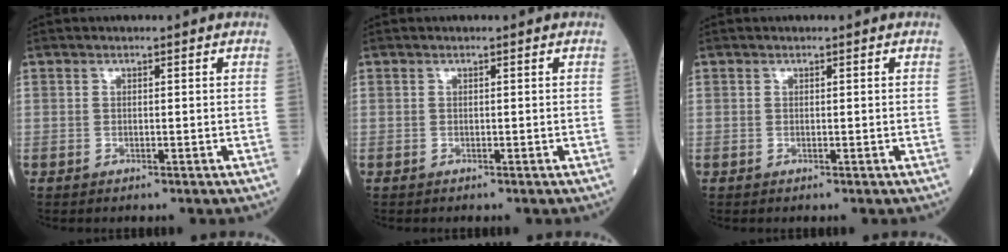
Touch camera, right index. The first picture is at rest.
{"total": 0.0}
{"total": 0.0}